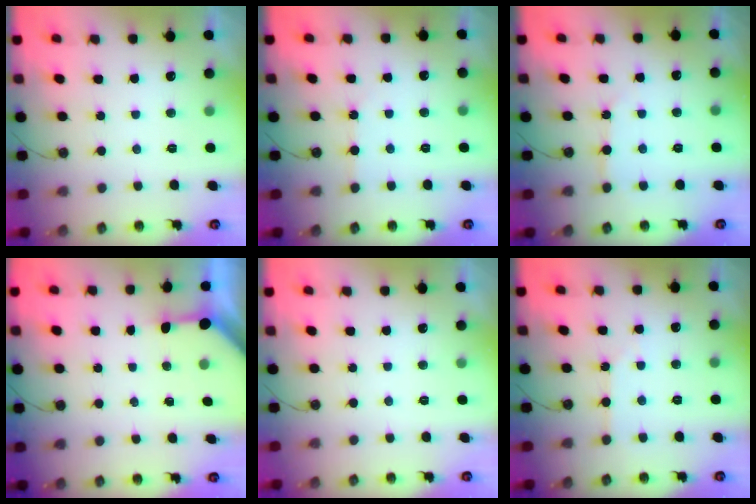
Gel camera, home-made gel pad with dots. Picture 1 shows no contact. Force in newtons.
{"total": 1.4, "press": 1.3, "slide": 0.3}
{"total": 4.5, "press": 4.5, "slide": 0.3}
{"total": 3.2, "press": 3.1, "slide": 0.3}
{"total": 0.0}
{"total": 2.6, "press": 2.6, "slide": 0.5}